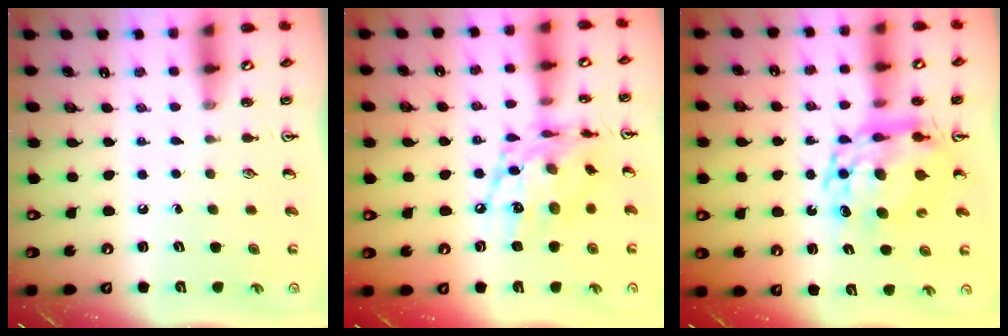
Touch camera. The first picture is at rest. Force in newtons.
{"total": 15.4, "press": 15.3, "slide": 1.5}
{"total": 13.1, "press": 13.0, "slide": 1.3}